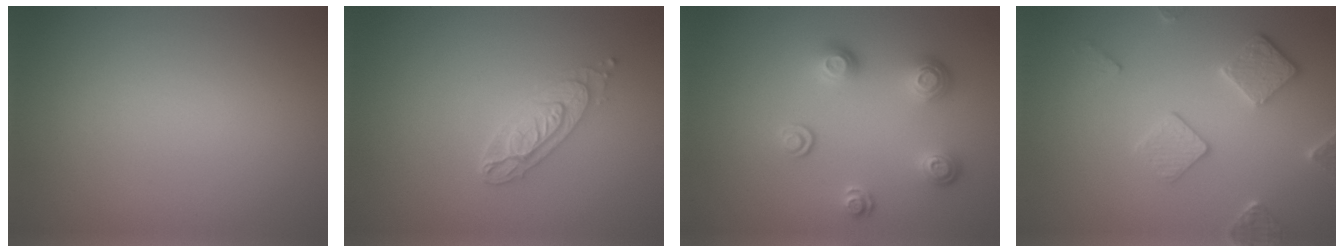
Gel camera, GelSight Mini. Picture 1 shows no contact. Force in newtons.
{"total": 2.9, "press": 2.5, "slide": 1.5}
{"total": 3.2, "press": 2.5, "slide": 2.0}
{"total": 3.8, "press": 3.2, "slide": 2.0}